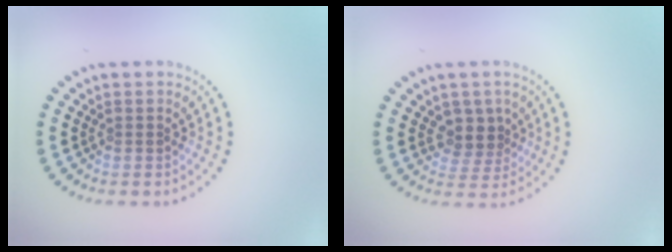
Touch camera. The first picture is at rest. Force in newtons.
{"total": 2.5, "press": 2.0, "slide": 1.4}